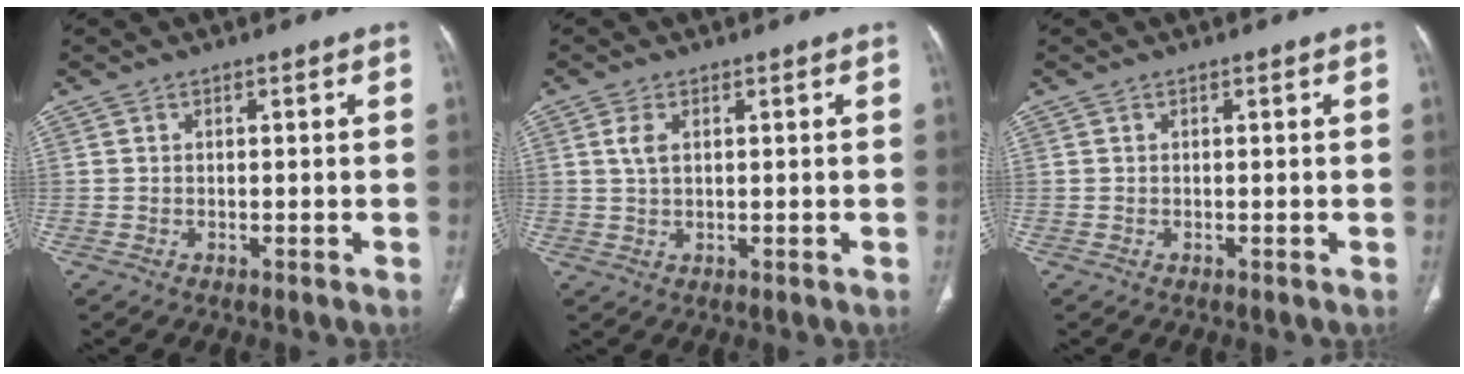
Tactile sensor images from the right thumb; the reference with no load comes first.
{"total": 2.9, "force": [1.0, 1.6, 2.3], "torque": [-0.051, 0.002, 0.022]}
{"total": 0.0}